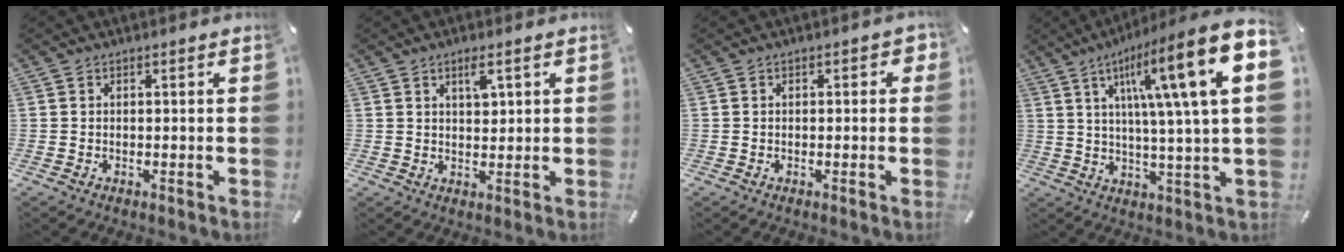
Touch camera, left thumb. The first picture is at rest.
{"total": 3.9, "force": [2.1, 1.6, 2.9], "torque": [-0.036, -0.006, 0.030]}
{"total": 1.7, "force": [-0.1, 1.0, 1.3], "torque": [-0.017, 0.003, -0.004]}
{"total": 20.8, "force": [7.4, 3.1, 19.2], "torque": [-0.305, -0.035, 0.101]}